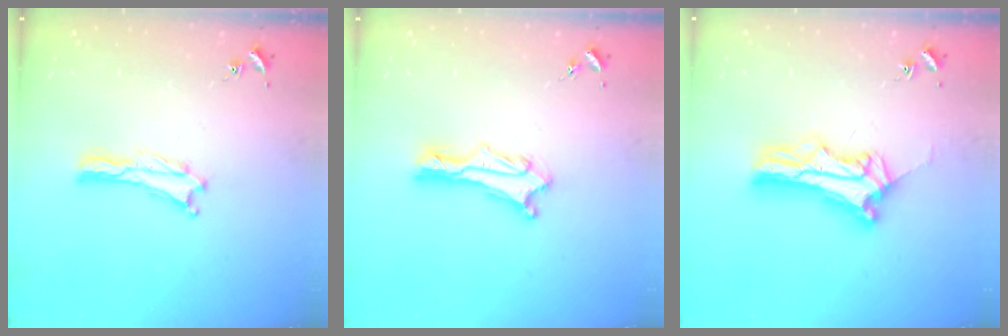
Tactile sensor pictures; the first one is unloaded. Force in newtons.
{"total": 2.4, "press": 2.4, "slide": 0.3}
{"total": 10.9, "press": 10.9, "slide": 0.8}